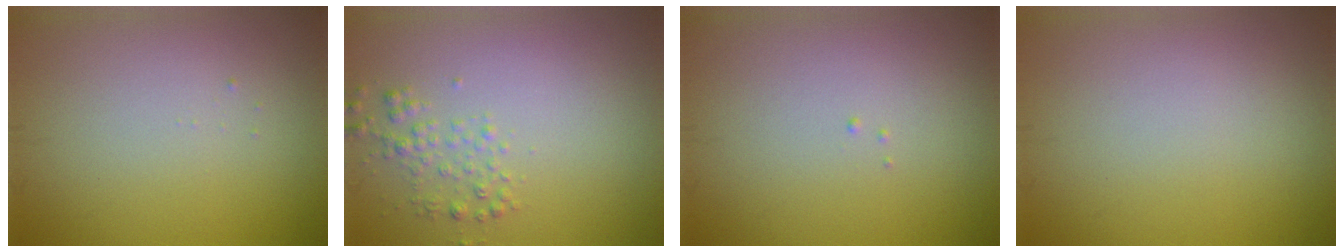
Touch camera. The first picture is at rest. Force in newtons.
{"total": 1.6, "press": 1.6, "slide": 0.0}
{"total": 0.0}
{"total": 0.0}